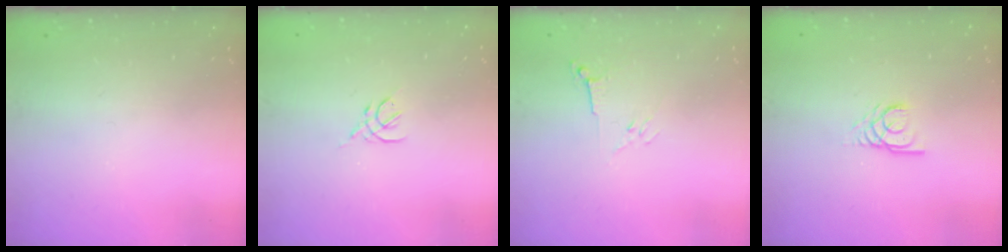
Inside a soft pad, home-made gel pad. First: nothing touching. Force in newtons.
{"total": 2.6, "press": 2.5, "slide": 0.7}
{"total": 3.0, "press": 2.9, "slide": 0.8}
{"total": 2.7, "press": 2.7, "slide": 0.2}